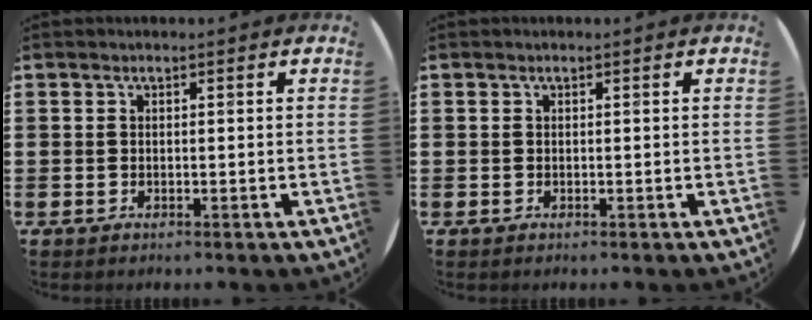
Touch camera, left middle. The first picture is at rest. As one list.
[{"total": 0.0}]